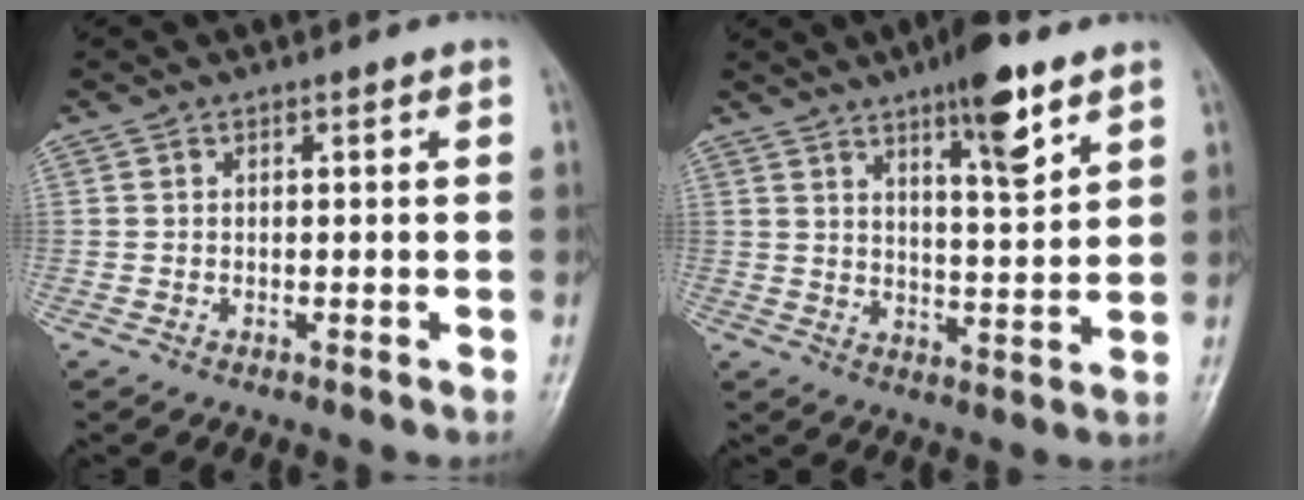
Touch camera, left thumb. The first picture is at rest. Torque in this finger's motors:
{"motor_torque": [1.67, 0.40, 1.13, -1.11, 0.04]}